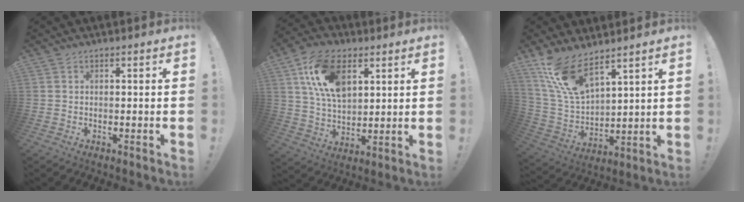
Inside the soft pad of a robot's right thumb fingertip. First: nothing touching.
{"total": 16.8, "force": [7.1, 10.2, 11.3], "torque": [-0.213, -0.012, 0.134]}
{"total": 14.0, "force": [10.3, 5.0, 8.0], "torque": [-0.181, -0.064, 0.194]}